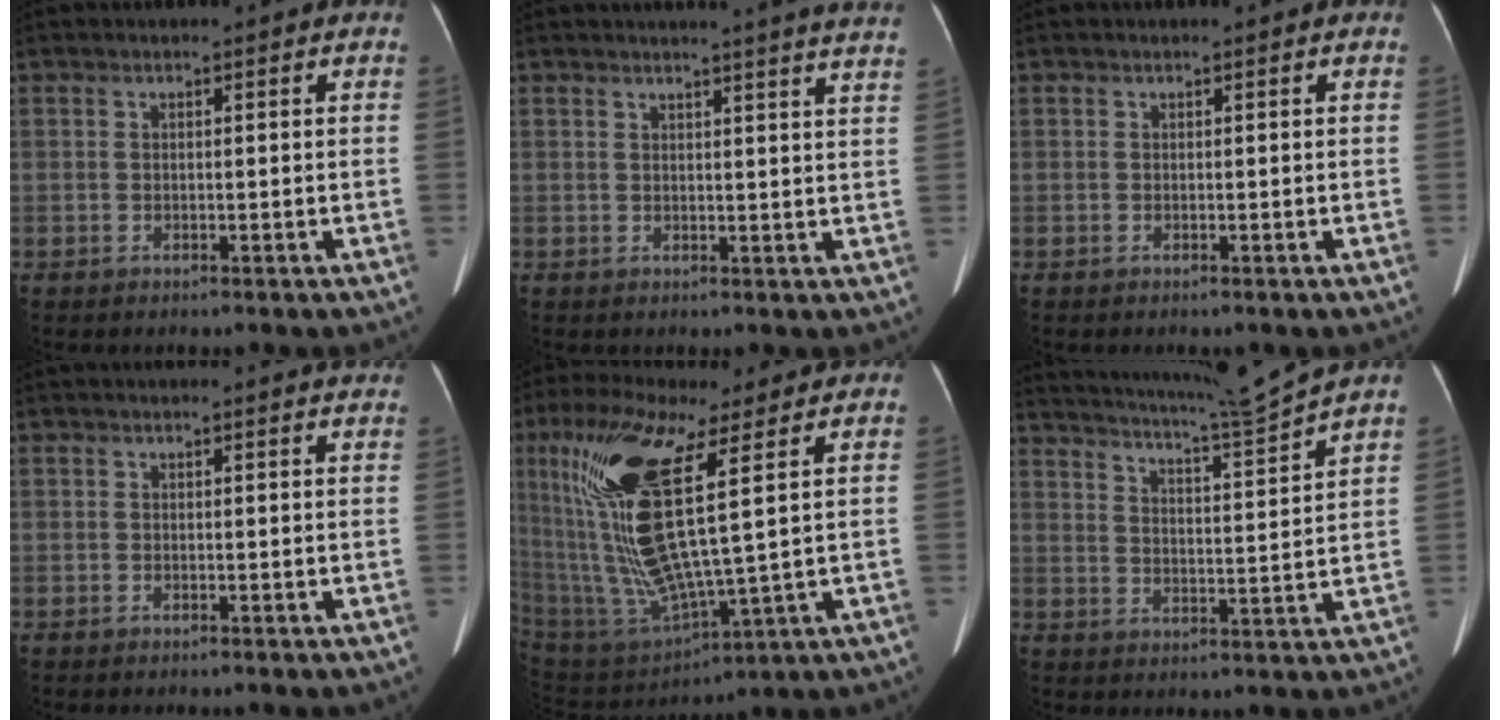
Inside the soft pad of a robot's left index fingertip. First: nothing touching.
{"total": 11.9, "force": [11.0, -1.1, 4.3], "torque": [-0.054, -0.044, 0.105]}
{"total": 0.0}
{"total": 2.9, "force": [2.8, 0.2, 0.5], "torque": [-0.008, -0.006, 0.013]}
{"total": 18.6, "force": [5.8, 3.0, 17.4], "torque": [-0.389, -0.012, 0.114]}
{"total": 11.2, "force": [10.3, -2.8, 3.4], "torque": [-0.071, -0.041, 0.161]}